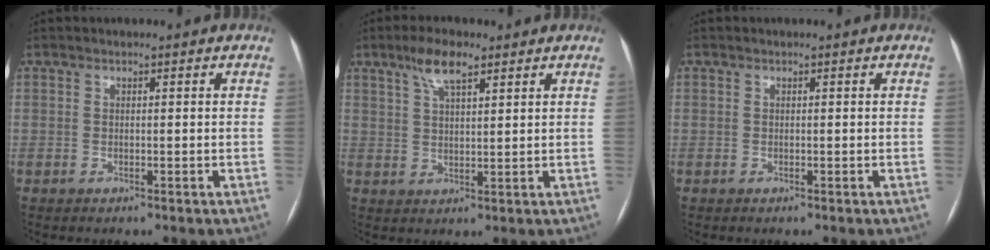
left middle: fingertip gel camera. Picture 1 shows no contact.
{"total": 5.4, "force": [3.6, 1.3, 3.9], "torque": [-0.082, 0.008, 0.065]}
{"total": 0.0}